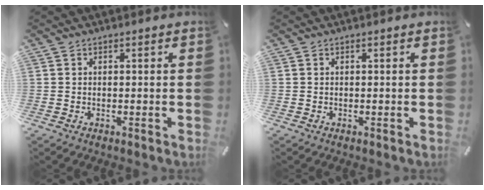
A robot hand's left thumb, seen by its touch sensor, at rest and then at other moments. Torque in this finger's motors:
{"motor_torque": [-0.09, 0.10, -0.08, 0.08, 0.00]}